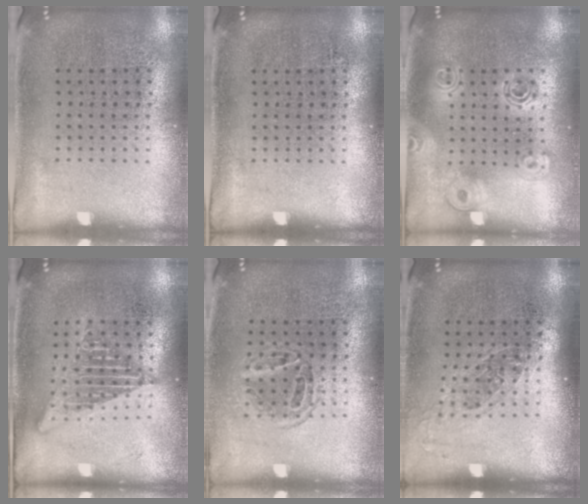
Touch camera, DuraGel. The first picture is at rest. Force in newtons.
{"total": 0.0}
{"total": 1.6, "press": 1.4, "slide": 0.7}
{"total": 2.3, "press": 2.3, "slide": 0.1}
{"total": 1.2, "press": 1.0, "slide": 0.5}
{"total": 1.2, "press": 1.0, "slide": 0.7}